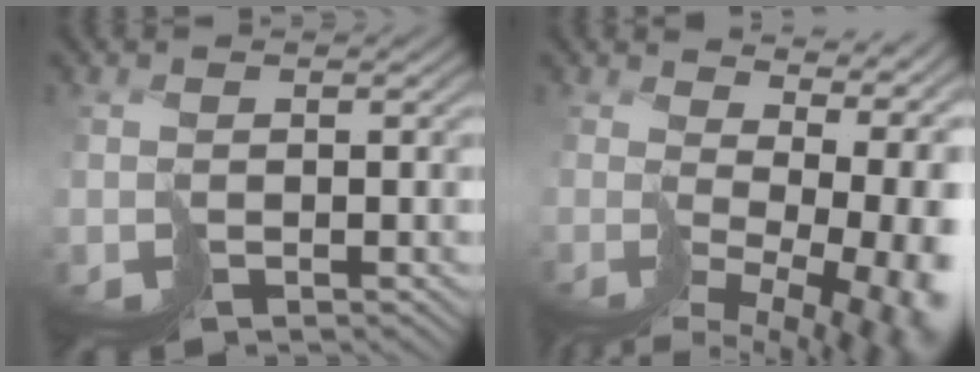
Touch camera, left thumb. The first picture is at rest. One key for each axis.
{"total": 11.6, "fx": 1.2, "fy": 5.5, "fz": 10.2, "tx": -0.105, "ty": -0.016, "tz": 0.072}